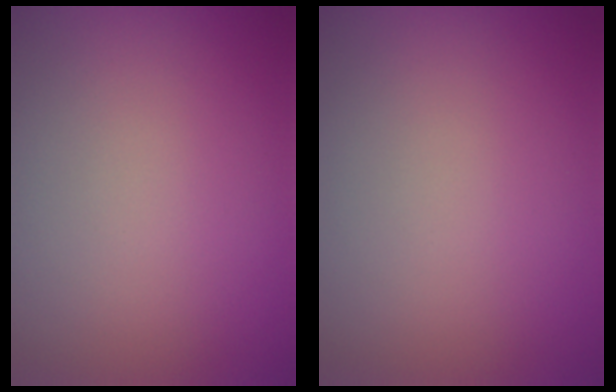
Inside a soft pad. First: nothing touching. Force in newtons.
{"total": 0.0}